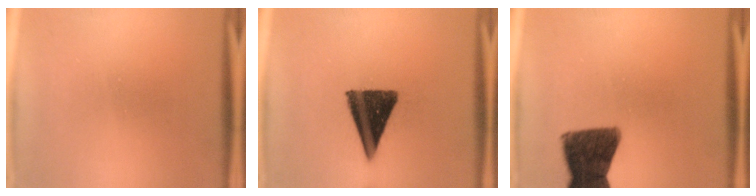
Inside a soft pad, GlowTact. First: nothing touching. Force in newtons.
{"total": 14.2}
{"total": 12.4}